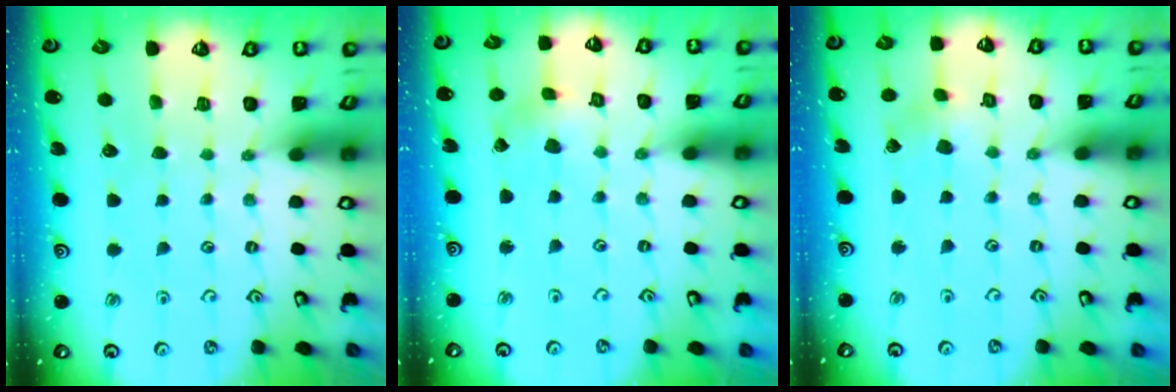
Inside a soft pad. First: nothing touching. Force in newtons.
{"total": 1.6, "press": 1.6, "slide": 0.1}
{"total": 2.5, "press": 2.4, "slide": 0.2}